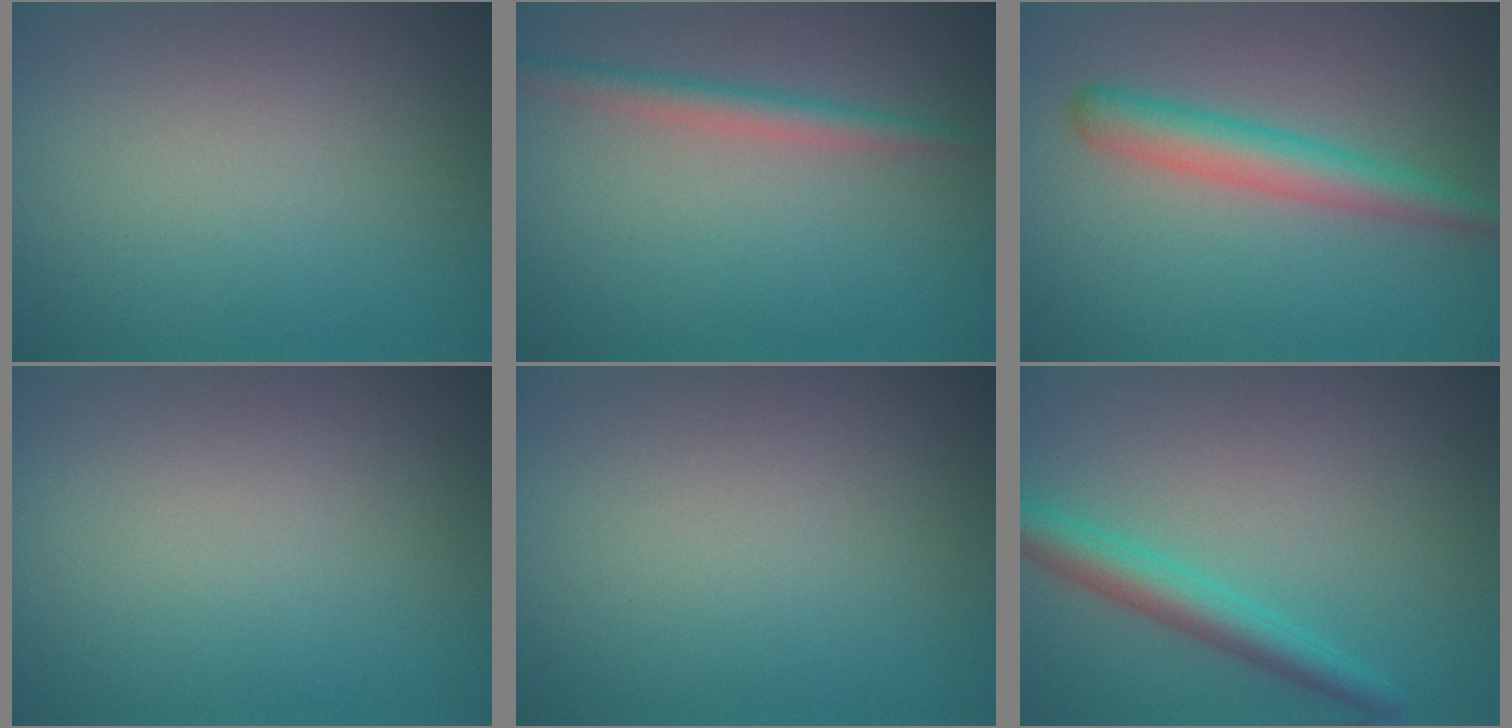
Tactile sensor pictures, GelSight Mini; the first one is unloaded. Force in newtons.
{"total": 2.2, "press": 2.2, "slide": 0.0}
{"total": 3.7, "press": 3.7, "slide": 0.1}
{"total": 0.0}
{"total": 0.0}
{"total": 3.5, "press": 3.5, "slide": 0.1}